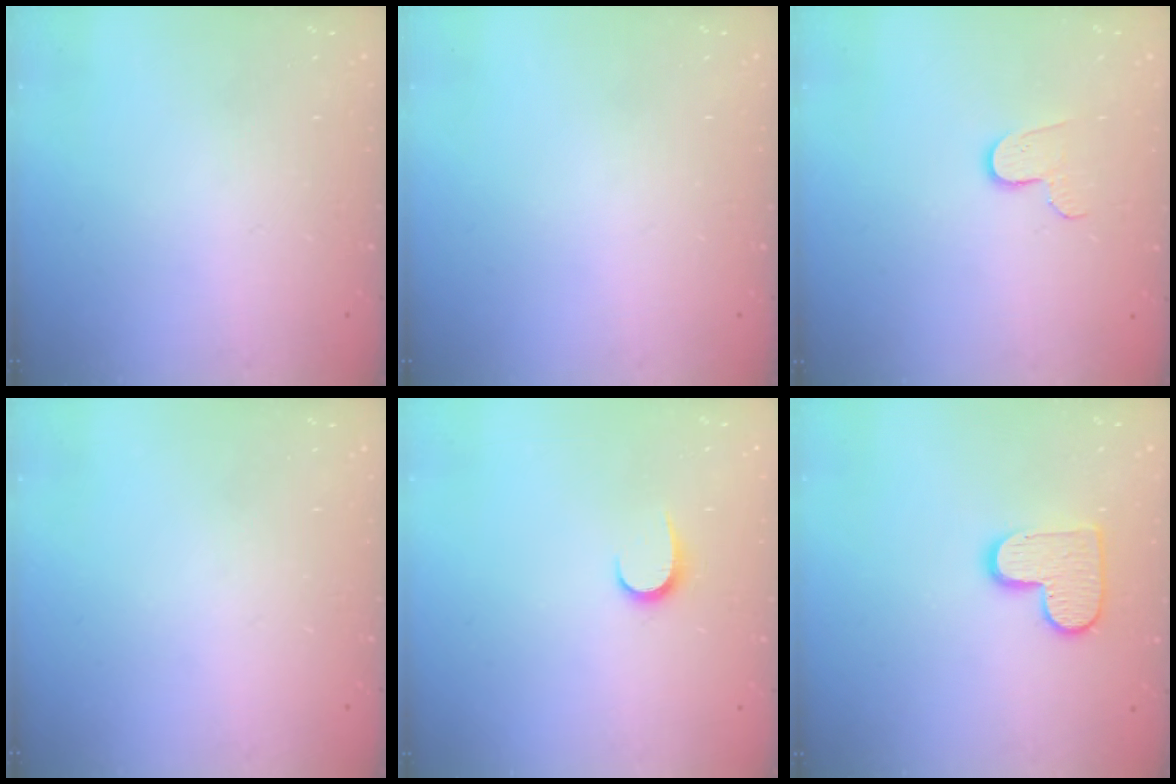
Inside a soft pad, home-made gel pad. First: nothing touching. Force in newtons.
{"total": 0.0}
{"total": 6.3, "press": 6.3, "slide": 0.5}
{"total": 0.0}
{"total": 5.7, "press": 5.7, "slide": 0.6}
{"total": 11.4, "press": 11.3, "slide": 0.6}